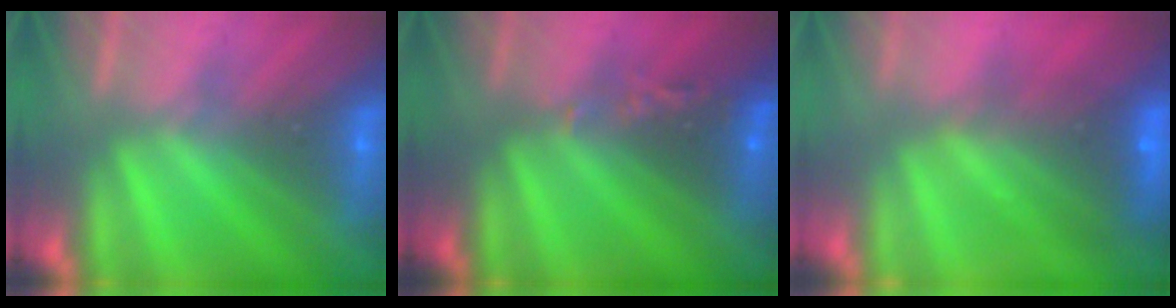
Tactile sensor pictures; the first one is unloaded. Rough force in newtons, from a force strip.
{"total": 2.5}
{"total": 7.2}